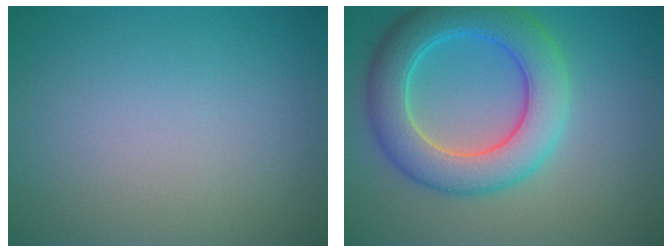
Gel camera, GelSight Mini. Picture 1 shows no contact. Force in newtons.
{"total": 7.6, "press": 7.5, "slide": 0.4}